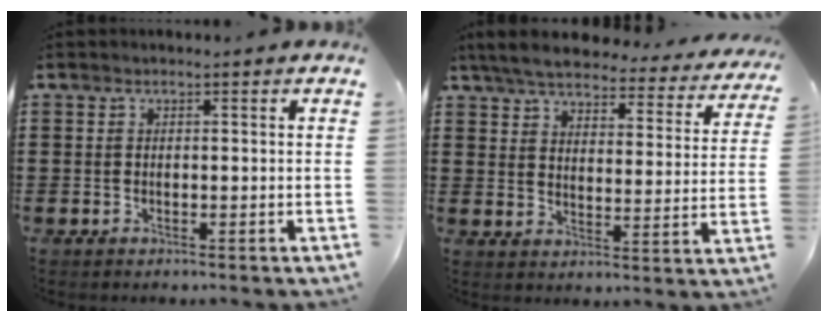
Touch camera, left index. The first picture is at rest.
{"total": 5.6, "force": [5.2, 0.7, 2.0], "torque": [-0.066, -0.032, 0.088]}